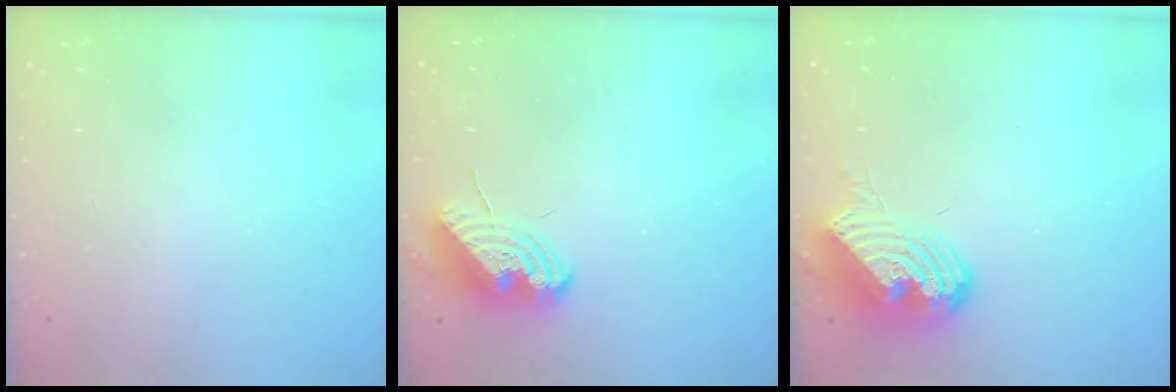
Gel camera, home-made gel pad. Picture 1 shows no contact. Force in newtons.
{"total": 9.0, "press": 8.9, "slide": 1.3}
{"total": 13.5, "press": 13.5, "slide": 1.5}